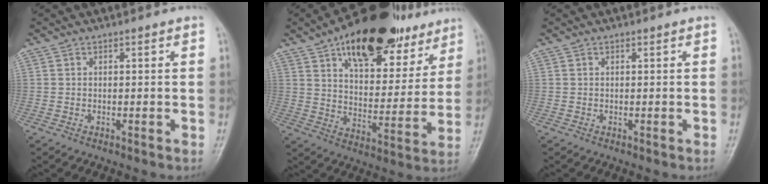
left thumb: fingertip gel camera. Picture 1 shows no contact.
{"total": 25.8, "force": [15.8, 12.5, 16.1], "torque": [-0.195, -0.033, 0.241]}
{"total": 0.0}